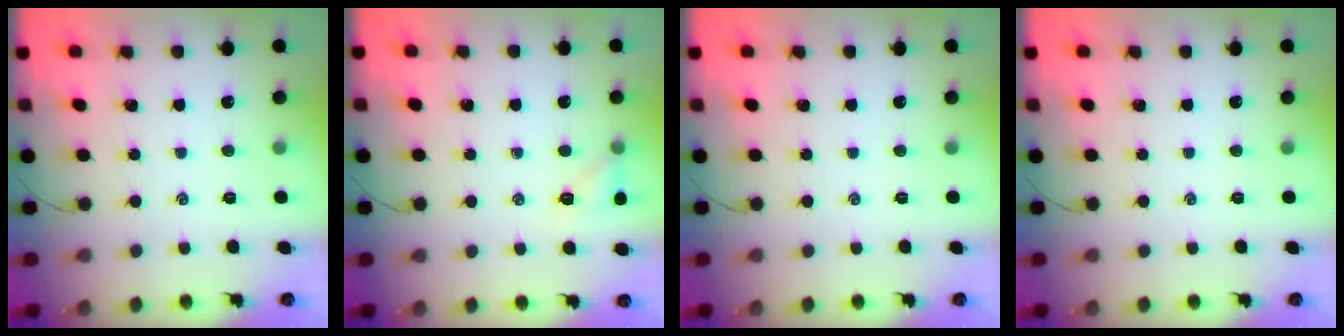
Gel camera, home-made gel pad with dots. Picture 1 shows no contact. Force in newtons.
{"total": 7.5, "press": 7.4, "slide": 1.2}
{"total": 0.0}
{"total": 0.0}